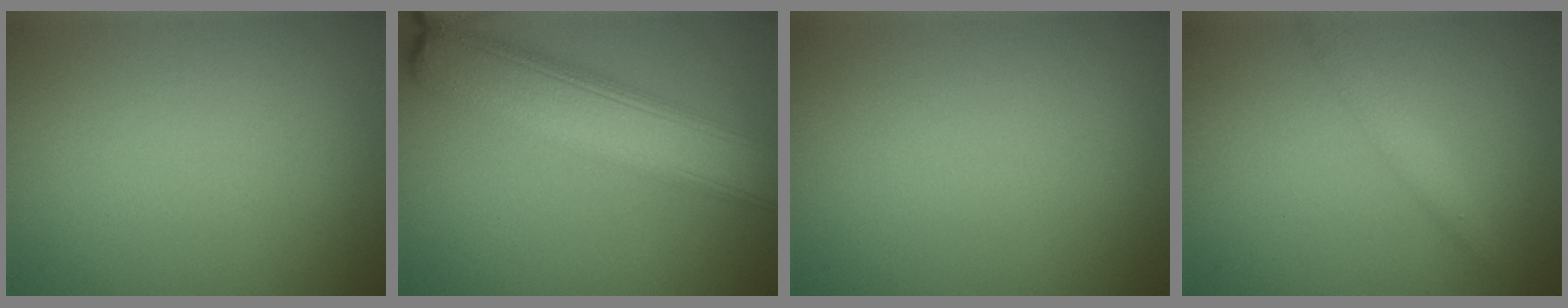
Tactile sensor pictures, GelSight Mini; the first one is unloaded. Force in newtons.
{"total": 8.7, "press": 8.7, "slide": 0.4}
{"total": 0.0}
{"total": 1.9, "press": 1.9, "slide": 0.0}